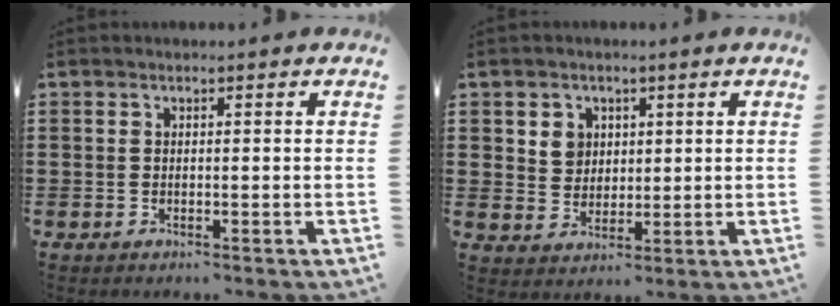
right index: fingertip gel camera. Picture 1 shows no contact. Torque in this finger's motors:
{"motor_torque": [0.04, -0.02, 0.09, 0.05]}